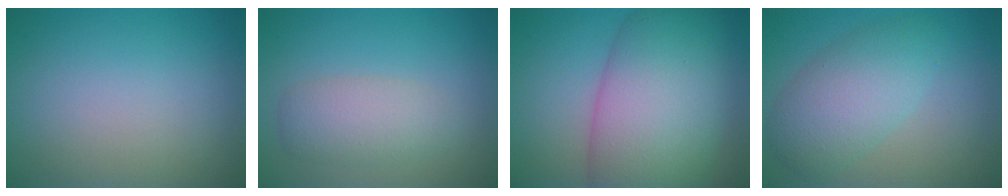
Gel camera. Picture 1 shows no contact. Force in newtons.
{"total": 3.4, "press": 3.3, "slide": 0.4}
{"total": 12.2, "press": 12.2, "slide": 0.3}
{"total": 5.4, "press": 5.4, "slide": 0.0}